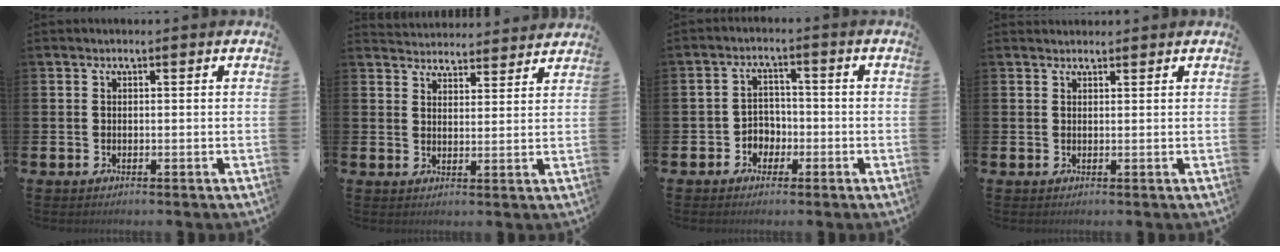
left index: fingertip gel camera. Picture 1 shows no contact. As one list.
[{"total": 4.1, "force": [4.0, 0.7, -0.4], "torque": [-0.003, -0.027, 0.072]}, {"total": 3.1, "force": [-1.6, 2.6, 0.8], "torque": [-0.030, 0.006, -0.035]}, {"total": 1.1, "force": [1.1, 0.3, -0.1], "torque": [0.009, -0.002, 0.019]}]